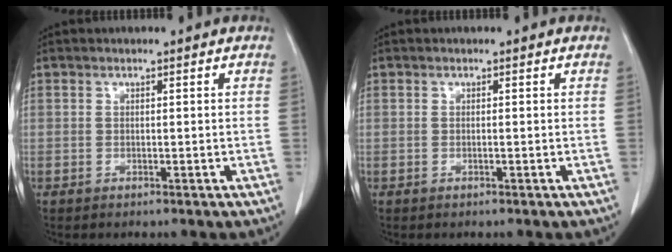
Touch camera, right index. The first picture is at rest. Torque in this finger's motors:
{"motor_torque": [-0.06, 0.03, -0.01, -0.01]}